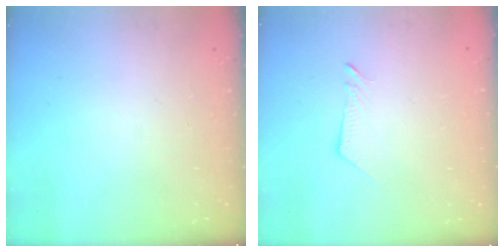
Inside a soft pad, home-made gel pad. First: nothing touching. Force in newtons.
{"total": 3.6, "press": 3.6, "slide": 0.5}